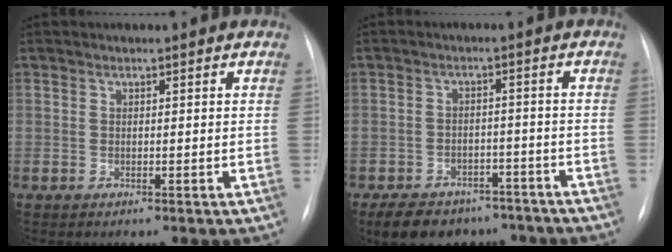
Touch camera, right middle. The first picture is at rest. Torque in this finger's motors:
{"motor_torque": [0.13, -0.12, 0.08, 0.04]}